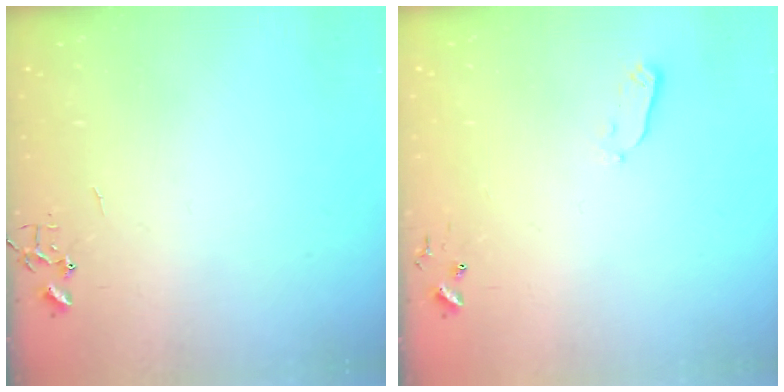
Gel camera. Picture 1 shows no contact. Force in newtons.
{"total": 2.9, "press": 2.9, "slide": 0.4}